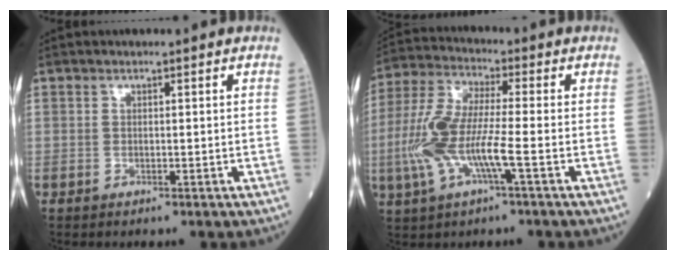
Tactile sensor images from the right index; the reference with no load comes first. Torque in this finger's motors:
{"motor_torque": [0.54, -0.10, 0.23, 0.21]}